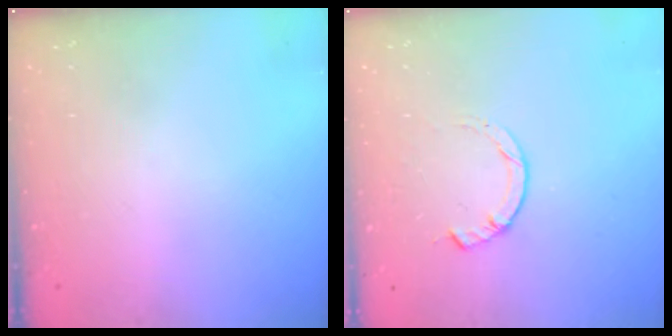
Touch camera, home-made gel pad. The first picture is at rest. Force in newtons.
{"total": 4.0, "press": 3.9, "slide": 0.7}